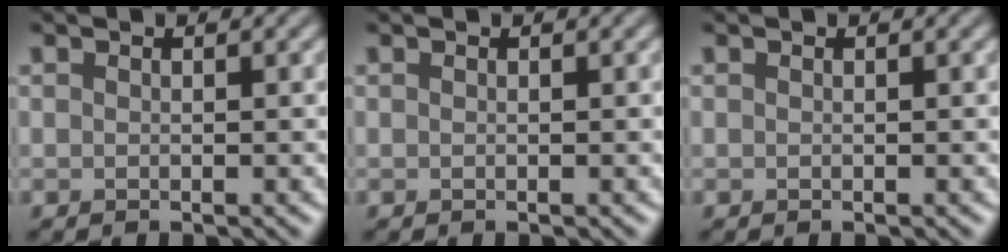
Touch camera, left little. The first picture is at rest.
{"total": 0.0}
{"total": 0.0}